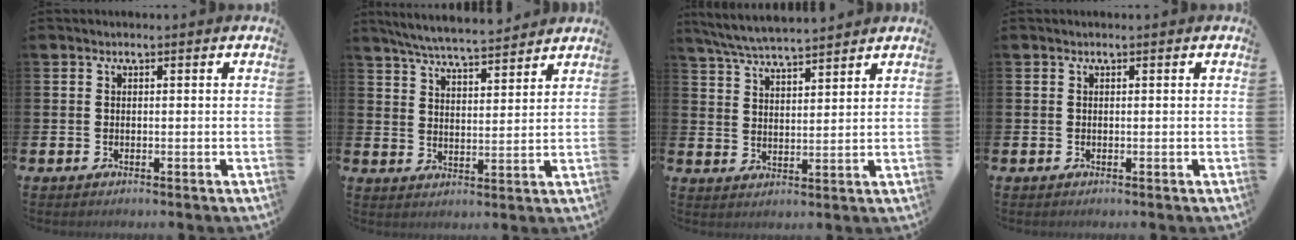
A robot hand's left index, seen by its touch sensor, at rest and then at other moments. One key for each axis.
{"total": 6.5, "fx": 6.3, "fy": 0.4, "fz": 1.6, "tx": -0.050, "ty": -0.036, "tz": 0.112}
{"total": 6.0, "fx": 5.9, "fy": 0.4, "fz": 1.4, "tx": -0.046, "ty": -0.028, "tz": 0.106}
{"total": 0.0}